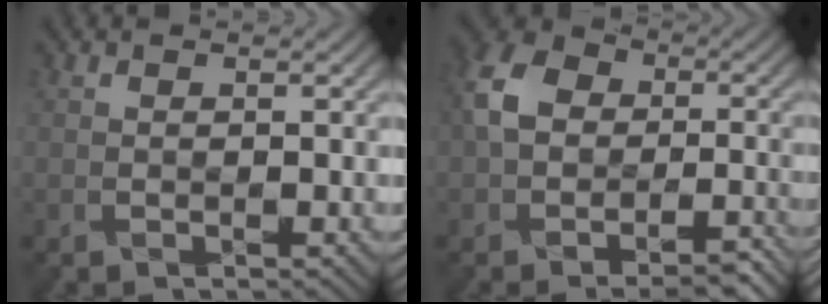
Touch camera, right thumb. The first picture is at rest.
{"total": 8.4, "force": [-3.2, 6.3, 4.6], "torque": [-0.096, -0.012, -0.066]}